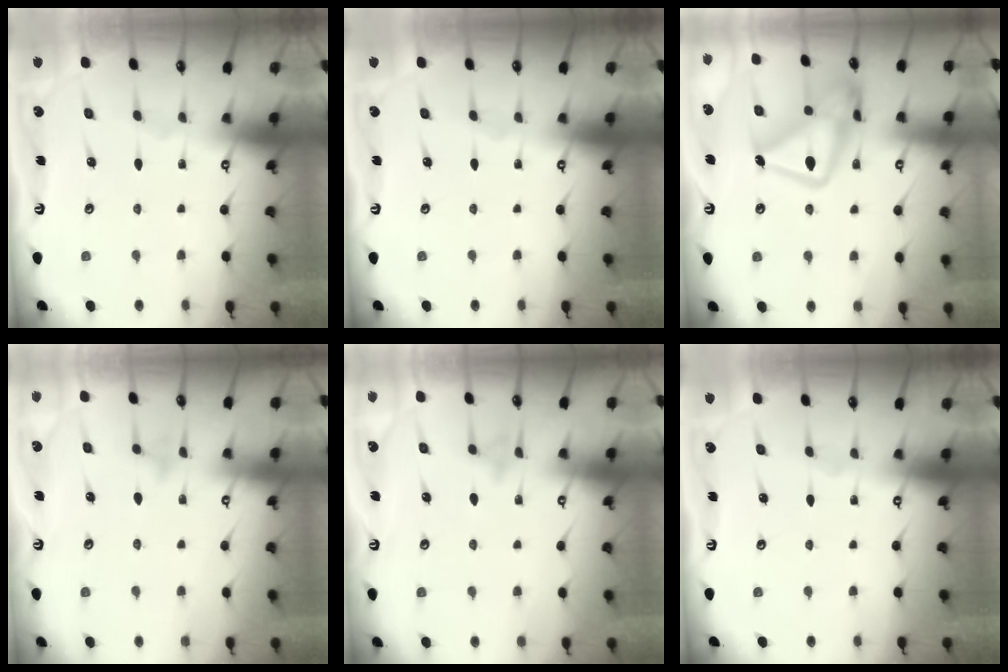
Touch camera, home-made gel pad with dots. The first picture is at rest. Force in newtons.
{"total": 0.0}
{"total": 18.5, "press": 18.4, "slide": 1.6}
{"total": 6.6, "press": 6.6, "slide": 0.6}
{"total": 8.1, "press": 8.1, "slide": 0.7}
{"total": 0.0}